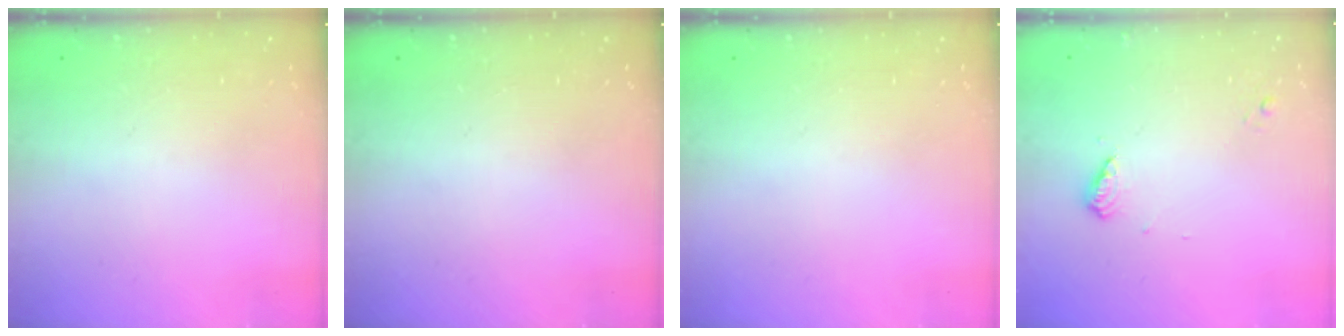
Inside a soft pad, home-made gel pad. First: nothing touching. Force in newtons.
{"total": 0.0}
{"total": 0.0}
{"total": 6.4, "press": 6.4, "slide": 0.7}